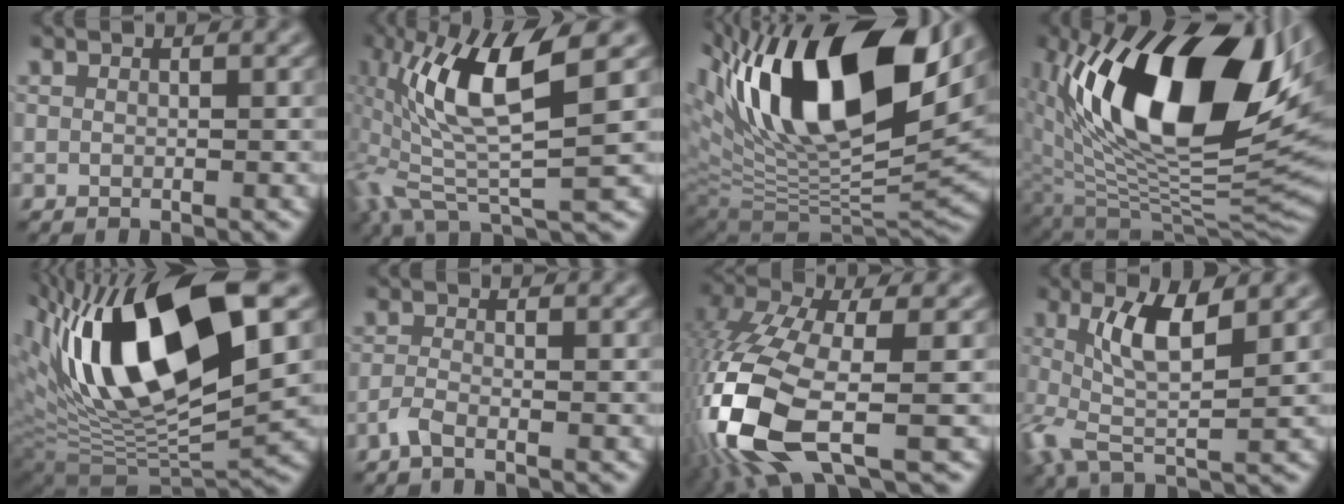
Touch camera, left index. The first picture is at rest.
{"total": 10.5, "force": [2.1, 2.7, 9.9], "torque": [-0.184, 0.003, 0.036]}
{"total": 18.4, "force": [7.2, 7.2, 15.3], "torque": [-0.260, 0.022, 0.115]}
{"total": 19.4, "force": [6.2, 9.7, 15.6], "torque": [-0.263, 0.006, 0.113]}
{"total": 16.6, "force": [6.0, 6.2, 14.2], "torque": [-0.240, 0.006, 0.095]}
{"total": 1.4, "force": [-1.0, 0.2, 0.9], "torque": [-0.024, 0.003, -0.027]}
{"total": 12.1, "force": [-4.3, 4.7, 10.4], "torque": [-0.249, -0.017, -0.084]}
{"total": 6.3, "force": [1.3, 1.8, 5.9], "torque": [-0.122, 0.005, 0.019]}